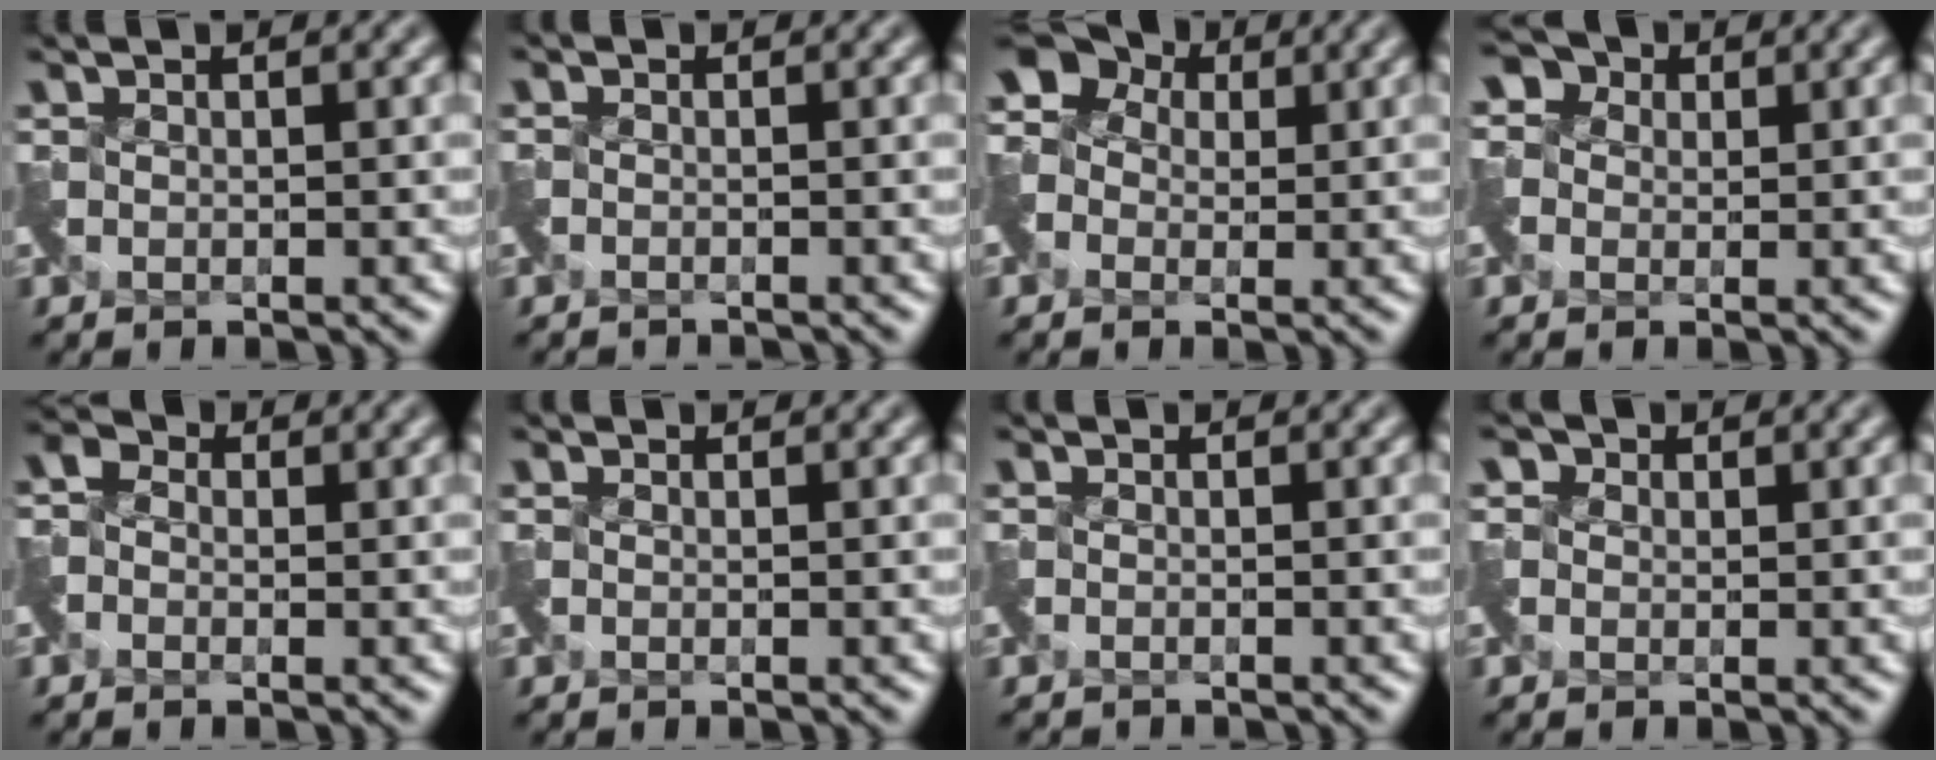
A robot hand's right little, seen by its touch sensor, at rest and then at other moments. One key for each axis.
{"total": 1.6, "fx": -1.5, "fy": -0.1, "fz": -0.6, "tx": 0.011, "ty": -0.017, "tz": -0.031}
{"total": 4.2, "fx": -0.1, "fy": 3.9, "fz": 1.5, "tx": -0.035, "ty": 0.016, "tz": -0.002}
{"total": 2.1, "fx": -0.4, "fy": 2.0, "fz": -0.4, "tx": 0.004, "ty": 0.008, "tz": -0.006}
{"total": 1.7, "fx": -1.2, "fy": 0.6, "fz": -1.1, "tx": 0.016, "ty": -0.002, "tz": -0.028}
{"total": 0.5, "fx": -0.3, "fy": -0.1, "fz": -0.4, "tx": 0.005, "ty": -0.003, "tz": -0.006}
{"total": 1.3, "fx": -1.1, "fy": -0.2, "fz": -0.7, "tx": 0.013, "ty": -0.014, "tz": -0.024}
{"total": 1.4, "fx": -0.5, "fy": 0.5, "fz": -1.2, "tx": 0.019, "ty": -0.002, "tz": -0.007}